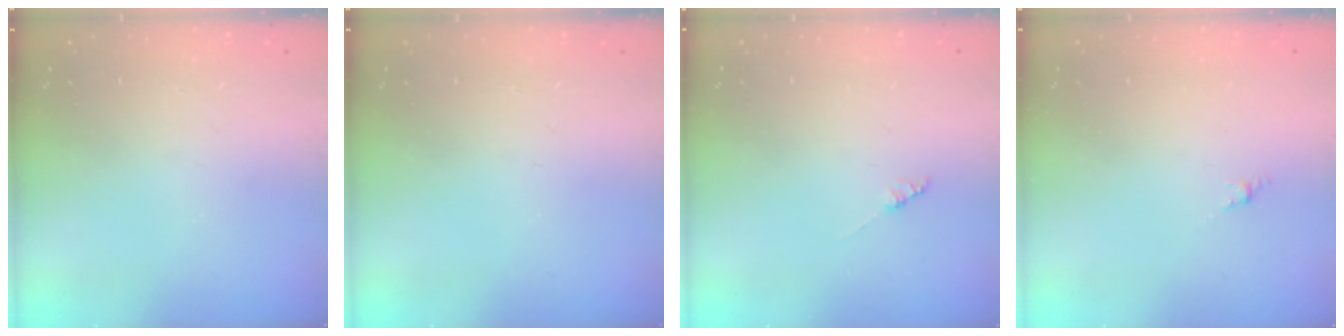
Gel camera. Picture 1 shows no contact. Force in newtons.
{"total": 0.0}
{"total": 1.4, "press": 1.4, "slide": 0.2}
{"total": 1.1, "press": 1.0, "slide": 0.5}